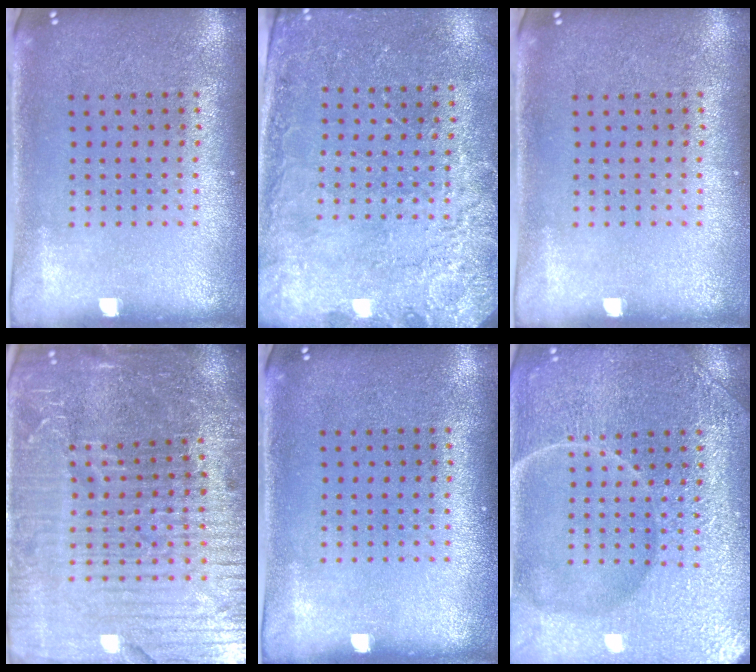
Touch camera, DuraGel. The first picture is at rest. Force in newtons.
{"total": 2.4, "press": 2.4, "slide": 0.6}
{"total": 0.0}
{"total": 6.4, "press": 5.7, "slide": 3.0}
{"total": 0.0}
{"total": 5.6, "press": 5.6, "slide": 0.6}